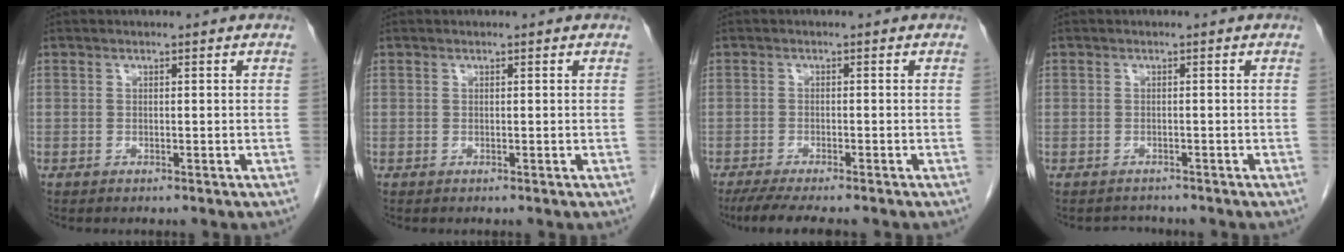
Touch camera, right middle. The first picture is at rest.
{"total": 0.0}
{"total": 7.6, "force": [-6.3, 1.0, 4.2], "torque": [-0.061, -0.015, -0.098]}
{"total": 1.8, "force": [-1.5, 0.9, -0.5], "torque": [0.001, -0.003, -0.027]}